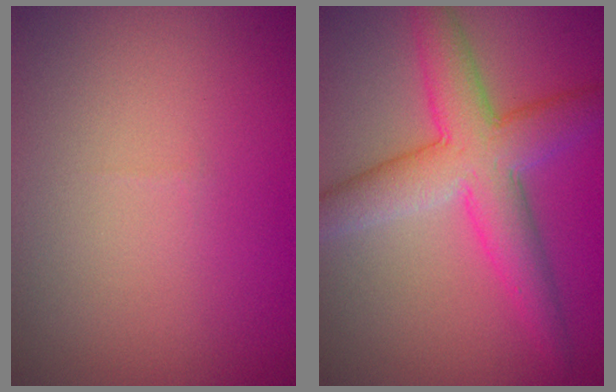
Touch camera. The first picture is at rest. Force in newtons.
{"total": 6.6, "press": 6.6, "slide": 0.1}